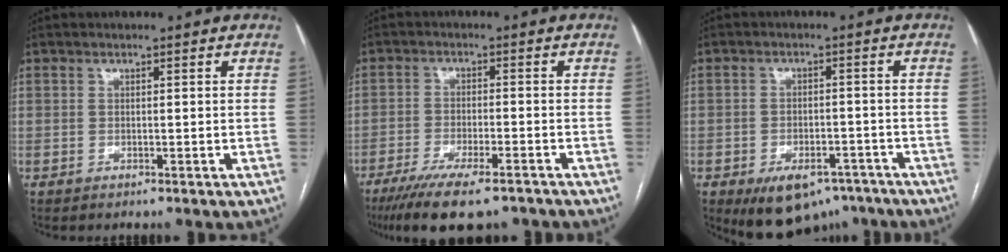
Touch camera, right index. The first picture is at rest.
{"total": 12.6, "force": [-9.6, 2.7, 7.8], "torque": [-0.128, -0.024, -0.150]}
{"total": 10.2, "force": [-6.8, 5.7, 5.0], "torque": [-0.063, 0.009, -0.093]}